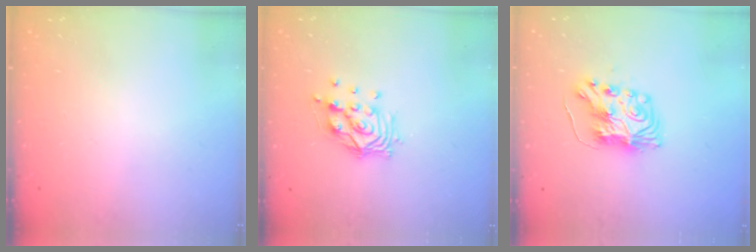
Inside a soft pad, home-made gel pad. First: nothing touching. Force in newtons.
{"total": 10.1, "press": 10.0, "slide": 1.1}
{"total": 8.3, "press": 8.3, "slide": 0.2}